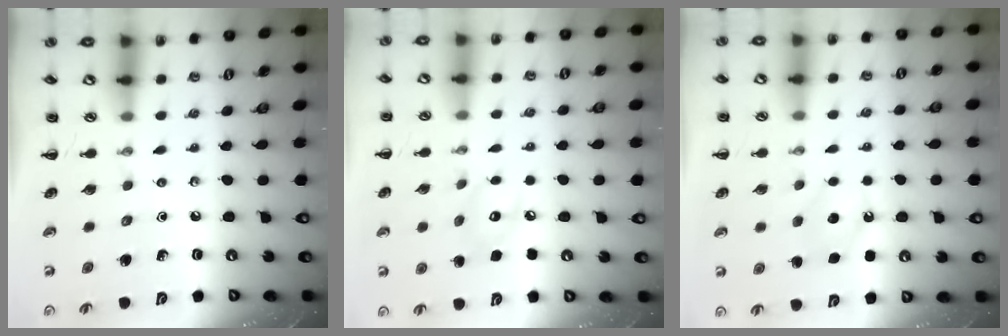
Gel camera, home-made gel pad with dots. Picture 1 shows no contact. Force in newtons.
{"total": 7.4, "press": 7.4, "slide": 1.1}
{"total": 7.2, "press": 7.0, "slide": 1.9}